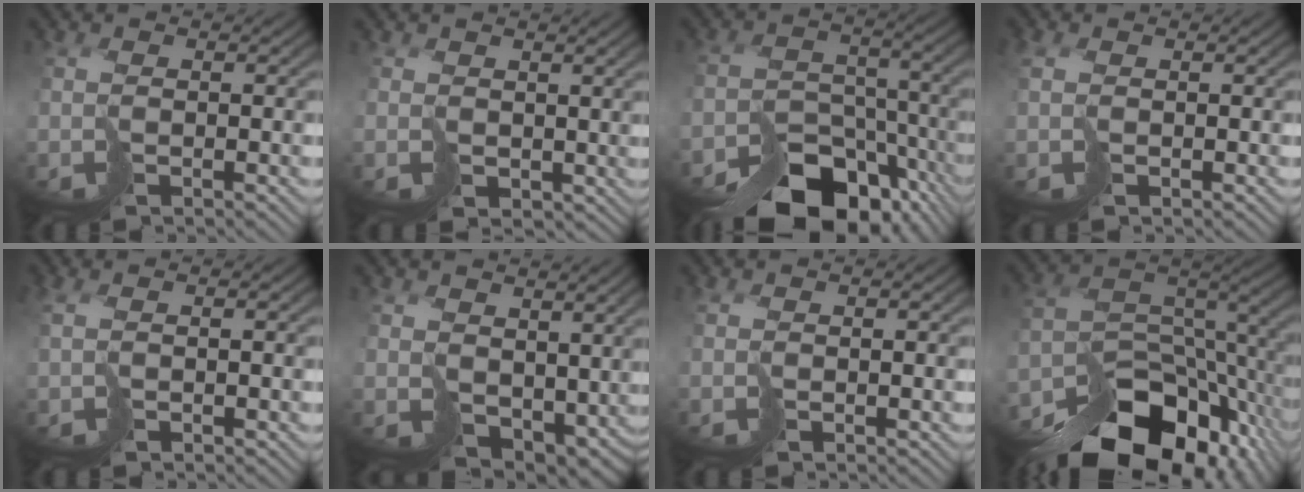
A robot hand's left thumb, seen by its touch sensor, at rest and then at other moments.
{"total": 1.6, "force": [1.0, 1.2, 0.1], "torque": [-0.007, -0.007, 0.022]}
{"total": 13.7, "force": [-10.9, 7.0, 4.6], "torque": [-0.080, -0.031, -0.144]}
{"total": 1.4, "force": [0.0, 1.1, 0.7], "torque": [-0.023, -0.002, -0.003]}
{"total": 1.3, "force": [0.1, 0.7, 1.1], "torque": [-0.034, -0.002, 0.003]}
{"total": 7.7, "force": [2.1, 5.3, 5.1], "torque": [-0.120, -0.029, 0.054]}
{"total": 0.0}
{"total": 15.5, "force": [-11.1, 7.3, 7.9], "torque": [-0.135, -0.028, -0.165]}